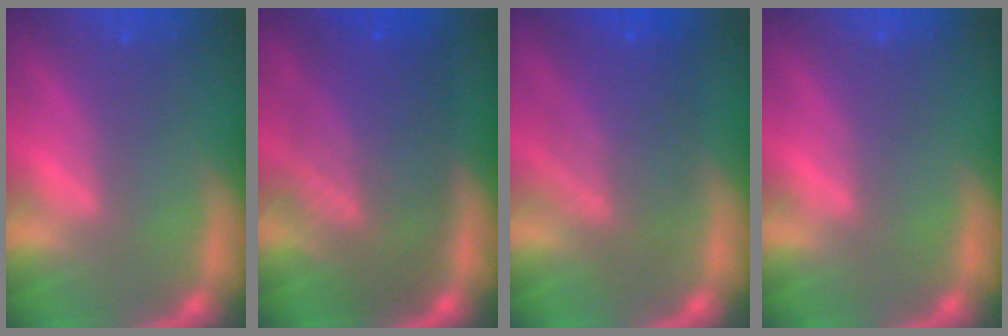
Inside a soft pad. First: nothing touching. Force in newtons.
{"total": 10.0}
{"total": 7.1}
{"total": 0.0}